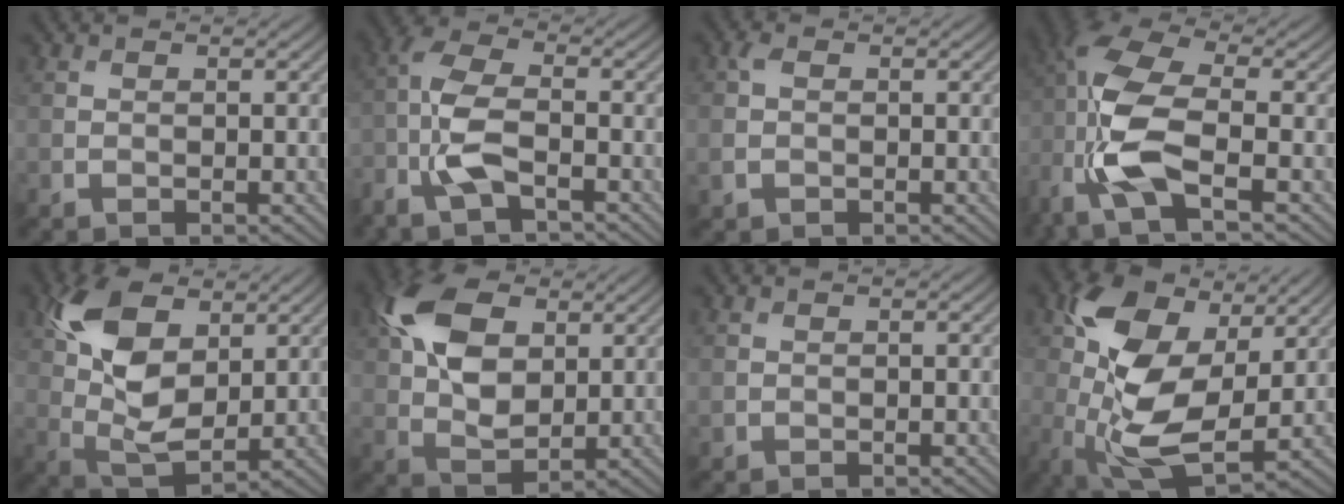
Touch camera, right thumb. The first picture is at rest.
{"total": 6.7, "force": [-3.1, 2.7, 5.3], "torque": [-0.123, 0.006, -0.078]}
{"total": 2.1, "force": [-0.1, 1.7, 1.3], "torque": [-0.034, -0.002, -0.004]}
{"total": 11.4, "force": [-3.1, 5.1, 9.7], "torque": [-0.218, 0.000, -0.075]}
{"total": 11.1, "force": [4.1, 6.1, 8.3], "torque": [-0.201, 0.009, 0.082]}
{"total": 11.2, "force": [3.5, 6.8, 8.2], "torque": [-0.202, 0.017, 0.064]}
{"total": 0.6, "force": [0.1, 0.6, 0.1], "torque": [-0.005, -0.004, 0.003]}
{"total": 14.0, "force": [2.4, 7.8, 11.4], "torque": [-0.254, 0.003, 0.040]}